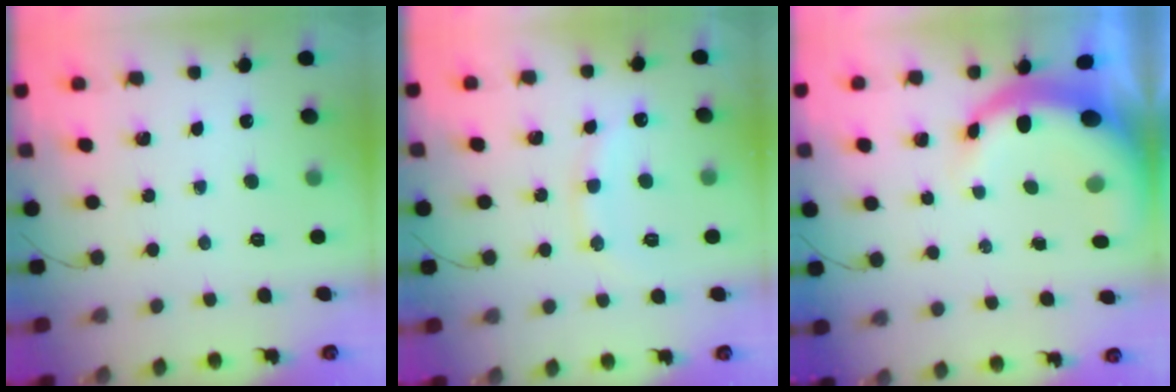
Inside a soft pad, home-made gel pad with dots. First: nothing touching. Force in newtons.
{"total": 10.9, "press": 10.8, "slide": 0.9}
{"total": 7.5, "press": 7.4, "slide": 1.5}